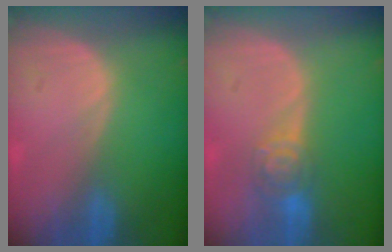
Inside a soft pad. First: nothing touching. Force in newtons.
{"total": 4.6, "press": 4.3, "slide": 1.7}